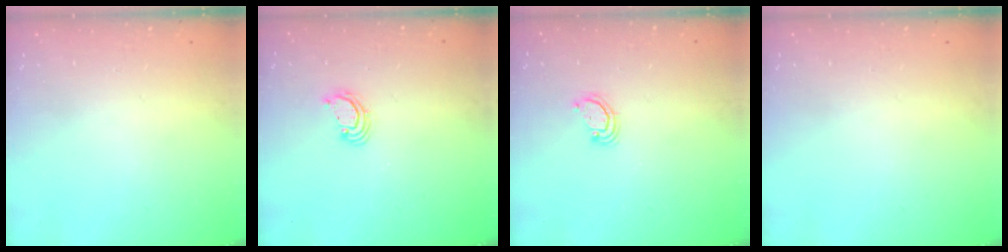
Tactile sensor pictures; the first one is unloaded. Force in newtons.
{"total": 2.4, "press": 2.4, "slide": 0.1}
{"total": 3.7, "press": 3.7, "slide": 0.3}
{"total": 0.0}